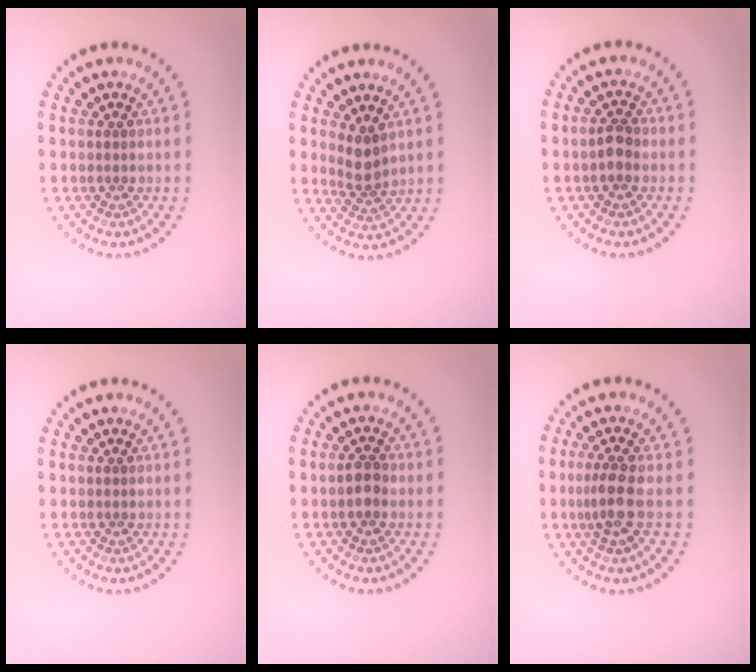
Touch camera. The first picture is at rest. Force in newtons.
{"total": 2.3, "press": 1.8, "slide": 1.5}
{"total": 1.6, "press": 1.6, "slide": 0.2}
{"total": 0.0}
{"total": 1.7, "press": 1.6, "slide": 0.2}
{"total": 2.7, "press": 2.2, "slide": 1.5}